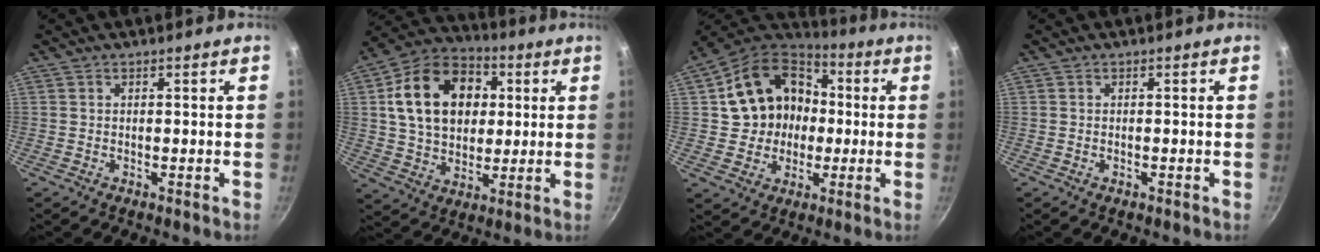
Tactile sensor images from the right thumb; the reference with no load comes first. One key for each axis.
{"total": 19.3, "fx": 3.8, "fy": 14.3, "fz": 12.5, "tx": -0.183, "ty": 0.016, "tz": 0.059}
{"total": 17.0, "fx": 1.3, "fy": 14.4, "fz": 8.9, "tx": -0.129, "ty": 0.038, "tz": 0.023}
{"total": 0.5, "fx": -0.3, "fy": 0.2, "fz": 0.4, "tx": -0.006, "ty": 0.001, "tz": -0.005}